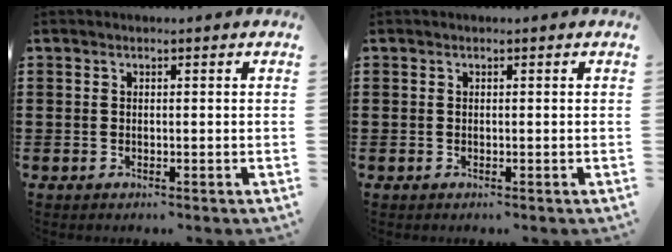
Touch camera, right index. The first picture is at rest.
{"total": 0.0}